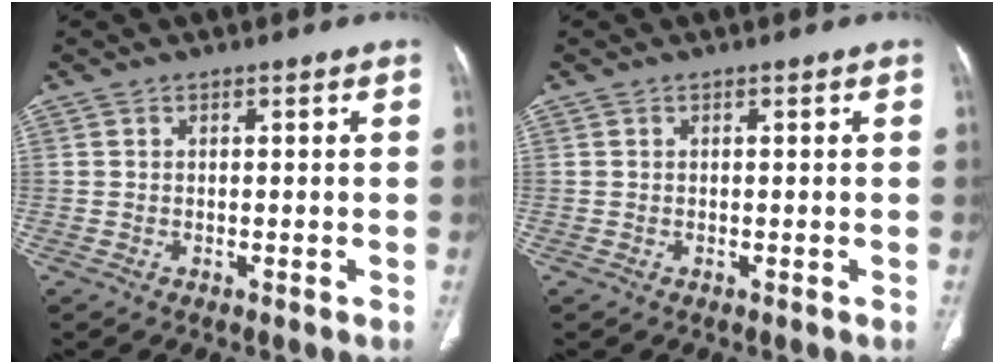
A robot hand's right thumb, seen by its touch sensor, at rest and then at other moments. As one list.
[{"total": 0.0}]